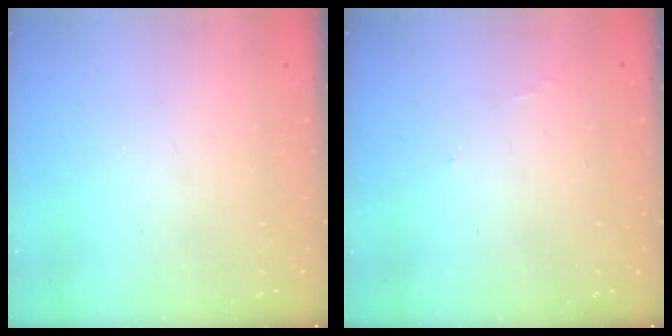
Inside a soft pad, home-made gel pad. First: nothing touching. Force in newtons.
{"total": 3.7, "press": 3.7, "slide": 0.4}